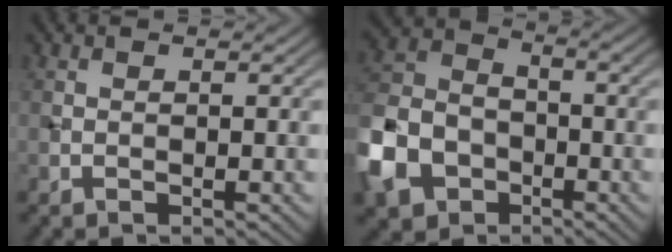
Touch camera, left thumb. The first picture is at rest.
{"total": 11.0, "force": [-5.2, 7.9, 5.8], "torque": [-0.160, -0.016, -0.120]}